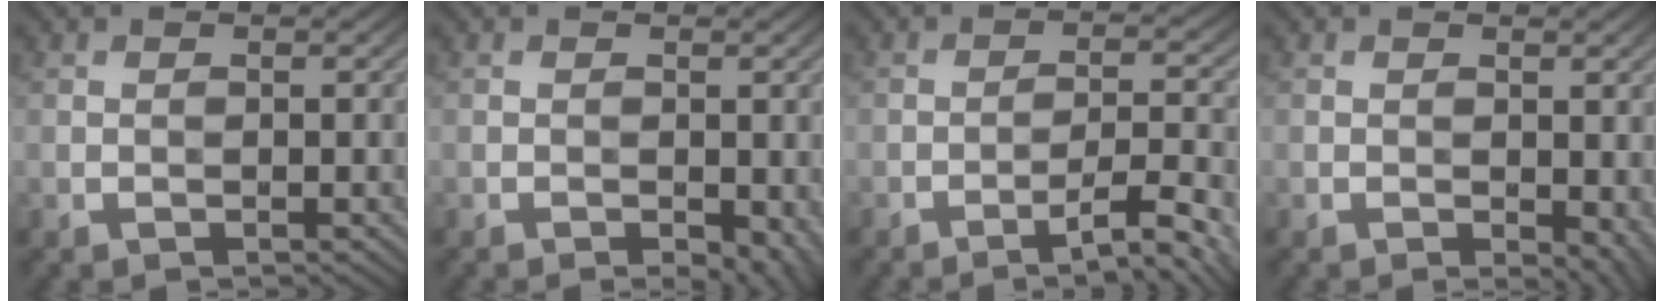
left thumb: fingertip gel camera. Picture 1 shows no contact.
{"total": 3.7, "force": [-1.6, 1.8, 2.8], "torque": [-0.037, -0.011, -0.012]}
{"total": 7.5, "force": [-4.6, 1.1, 5.7], "torque": [-0.094, 0.012, -0.069]}
{"total": 3.5, "force": [-0.9, 2.0, 2.8], "torque": [-0.029, -0.010, -0.008]}